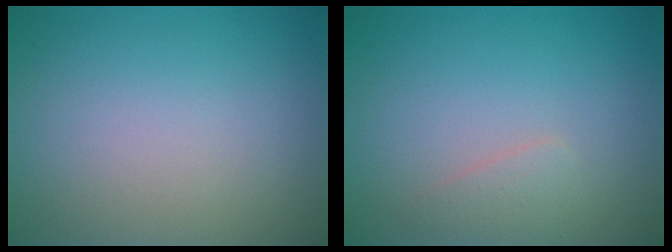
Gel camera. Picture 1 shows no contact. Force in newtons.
{"total": 1.3, "press": 1.3, "slide": 0.1}